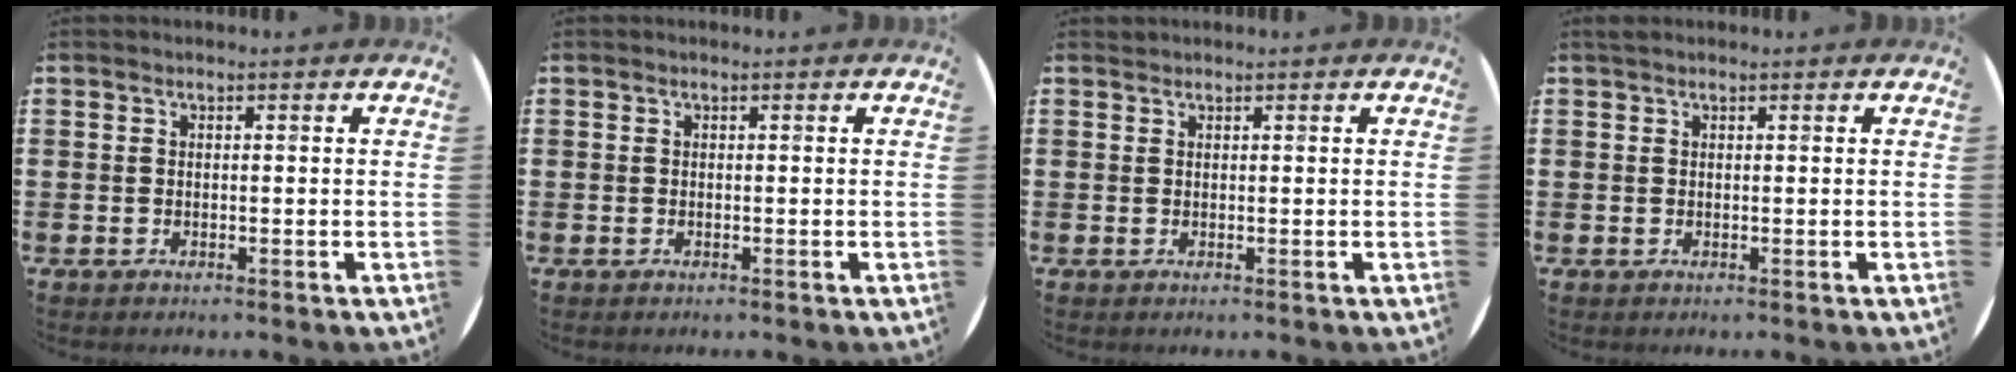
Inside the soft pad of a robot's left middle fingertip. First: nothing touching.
{"total": 0.0}
{"total": 0.0}
{"total": 0.6, "force": [0.5, 0.3, 0.1], "torque": [0.006, 0.000, 0.008]}